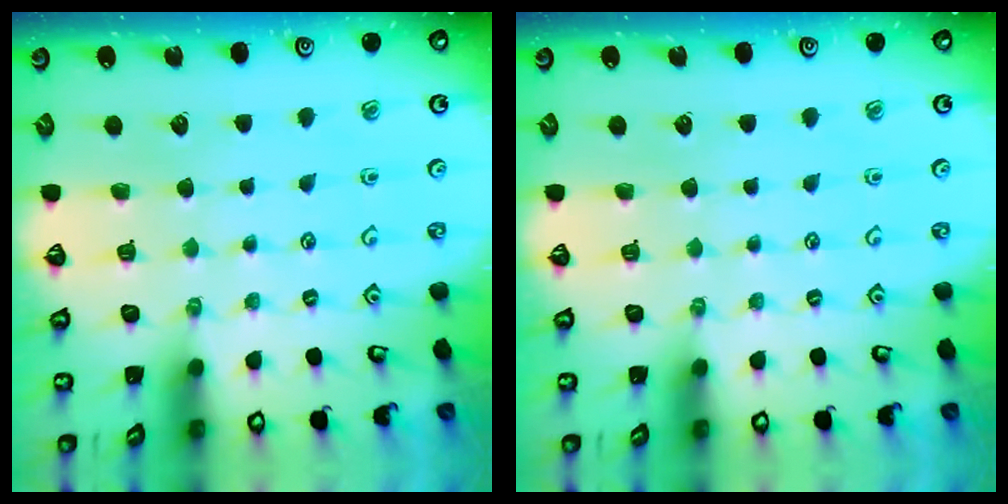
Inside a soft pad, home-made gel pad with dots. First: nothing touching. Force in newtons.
{"total": 0.0}